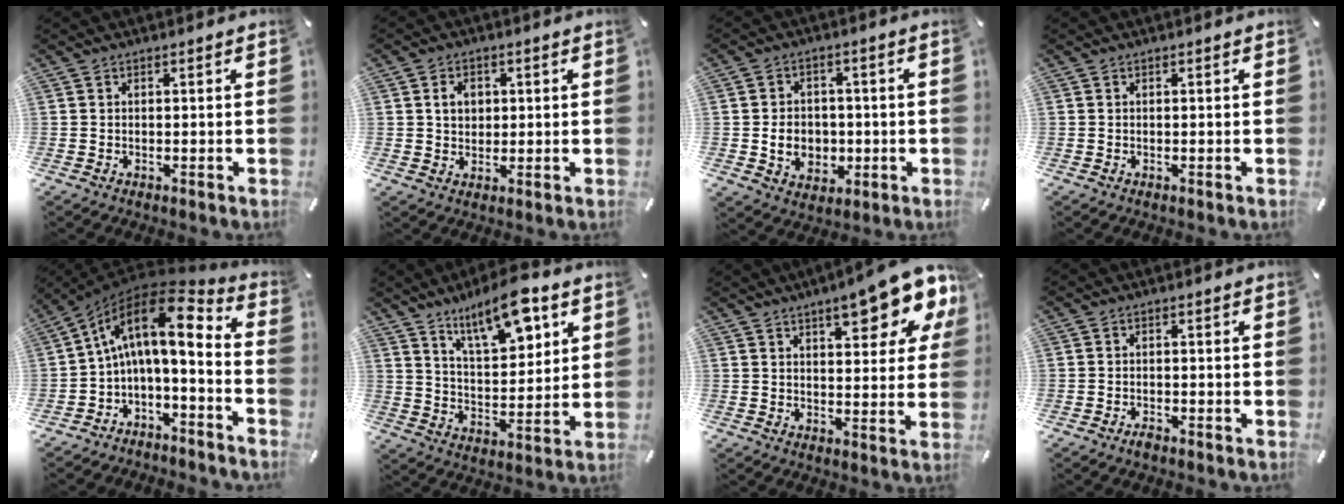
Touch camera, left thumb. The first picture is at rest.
{"total": 4.2, "force": [0.7, 3.6, 2.1], "torque": [-0.026, -0.001, 0.006]}
{"total": 7.6, "force": [-1.2, 6.4, 4.0], "torque": [-0.065, 0.006, -0.022]}
{"total": 0.0}
{"total": 12.9, "force": [2.6, 5.6, 11.3], "torque": [-0.187, -0.032, 0.035]}
{"total": 14.0, "force": [9.3, 5.7, 8.7], "torque": [-0.134, -0.045, 0.158]}
{"total": 14.4, "force": [9.3, 4.8, 9.9], "torque": [-0.128, -0.051, 0.151]}
{"total": 1.7, "force": [-1.4, 0.6, 0.8], "torque": [-0.016, 0.006, -0.027]}